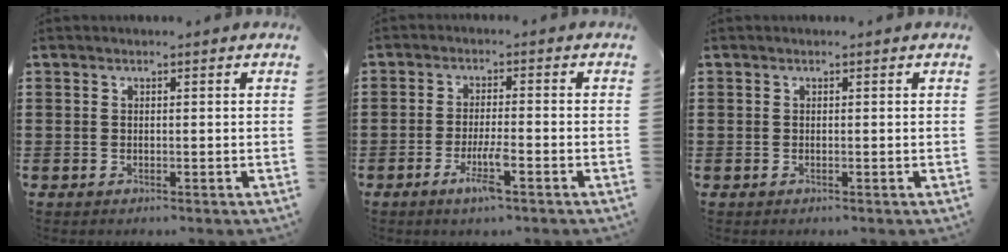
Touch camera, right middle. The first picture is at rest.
{"total": 4.8, "force": [-2.5, 0.6, 4.1], "torque": [-0.079, -0.008, -0.046]}
{"total": 0.0}